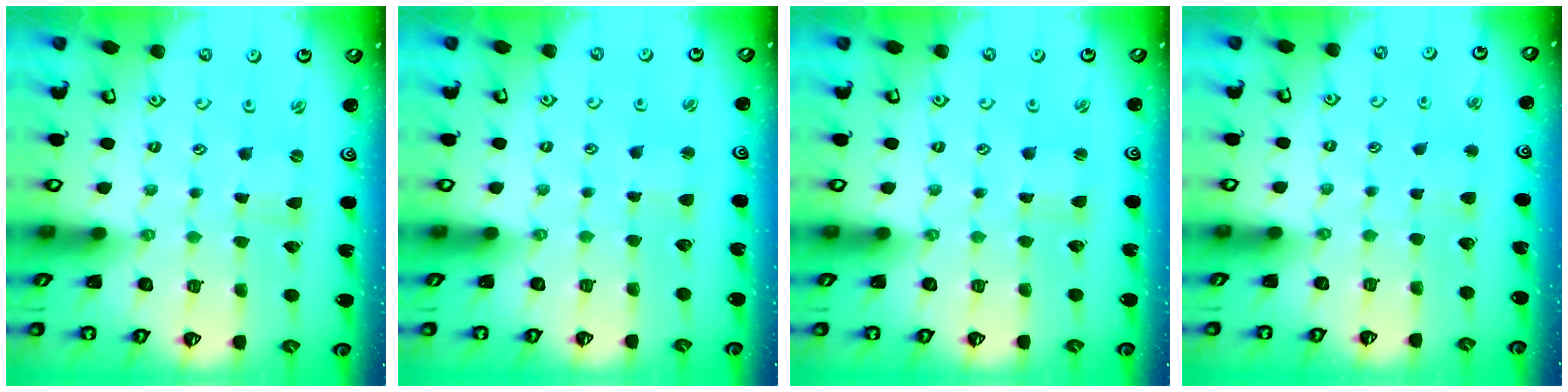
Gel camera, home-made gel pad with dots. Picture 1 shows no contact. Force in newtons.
{"total": 1.8, "press": 1.8, "slide": 0.4}
{"total": 0.9, "press": 0.9, "slide": 0.1}
{"total": 2.7, "press": 2.7, "slide": 0.4}